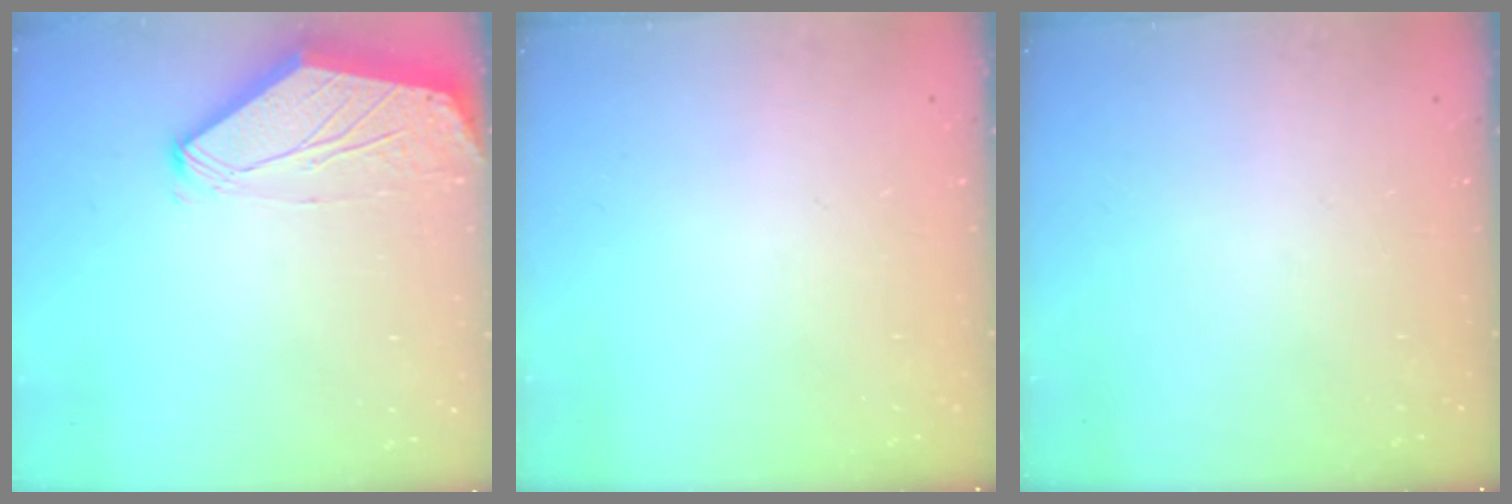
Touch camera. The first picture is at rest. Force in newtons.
{"total": 0.0}
{"total": 0.0}